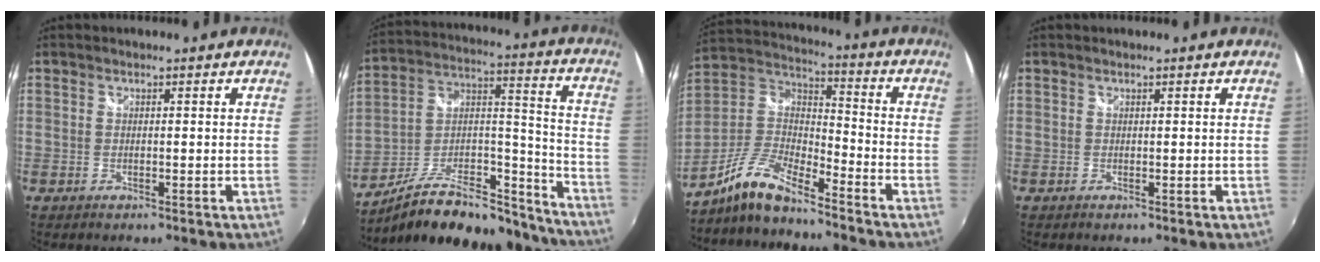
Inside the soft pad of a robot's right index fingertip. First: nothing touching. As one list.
[{"total": 23.7, "force": [-18.9, 8.4, 11.6], "torque": [-0.193, 0.036, -0.274]}, {"total": 11.5, "force": [-9.0, 2.4, 6.8], "torque": [-0.158, 0.008, -0.182]}, {"total": 0.0}]